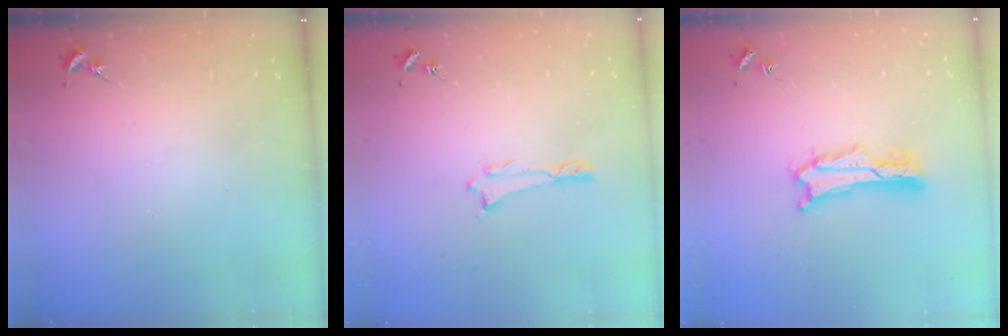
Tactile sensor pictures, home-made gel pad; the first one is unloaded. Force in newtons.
{"total": 0.0}
{"total": 2.1, "press": 2.1, "slide": 0.3}